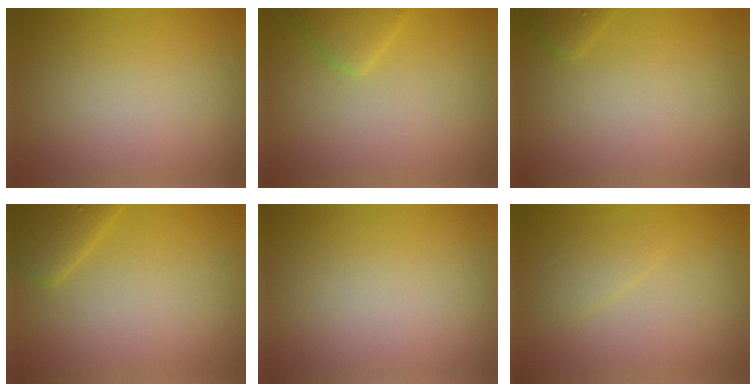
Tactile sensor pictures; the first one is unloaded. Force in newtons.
{"total": 2.1, "press": 2.1, "slide": 0.1}
{"total": 0.9, "press": 0.9, "slide": 0.0}
{"total": 2.7, "press": 2.7, "slide": 0.2}
{"total": 0.0}
{"total": 1.2, "press": 1.2, "slide": 0.1}